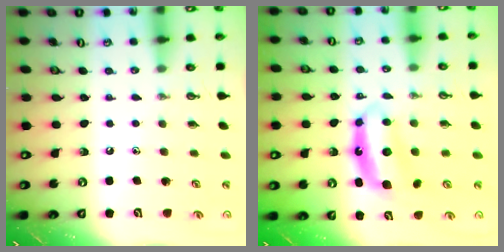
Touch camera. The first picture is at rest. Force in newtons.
{"total": 6.9, "press": 6.9, "slide": 0.4}